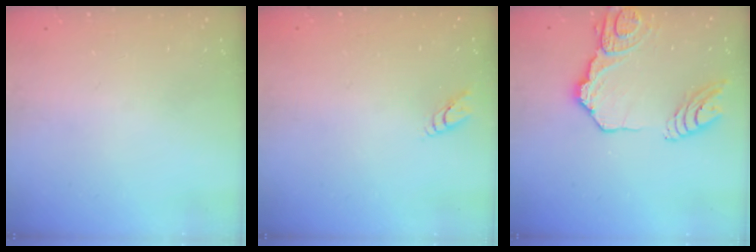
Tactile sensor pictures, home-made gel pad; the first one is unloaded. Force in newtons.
{"total": 2.6, "press": 2.6, "slide": 0.3}
{"total": 16.7, "press": 16.6, "slide": 1.9}